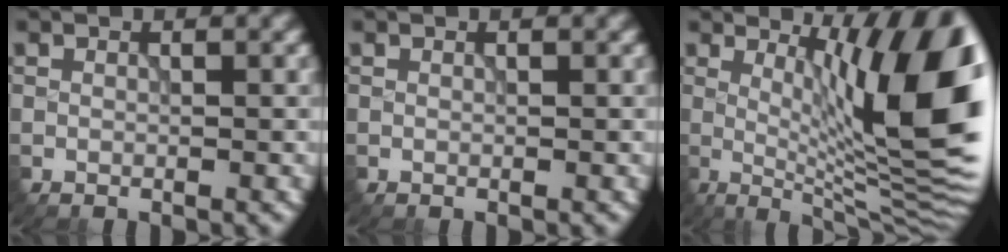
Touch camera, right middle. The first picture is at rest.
{"total": 0.0}
{"total": 13.8, "force": [2.5, 3.4, 13.1], "torque": [-0.164, -0.004, 0.039]}